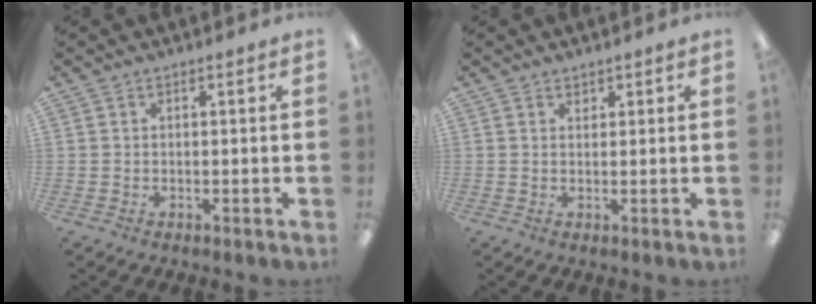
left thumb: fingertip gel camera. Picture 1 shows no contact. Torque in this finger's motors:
{"motor_torque": [0.08, 0.01, 0.25, -0.08, 0.01]}